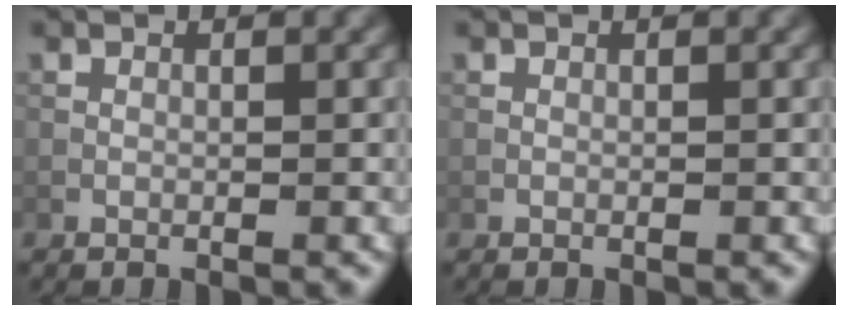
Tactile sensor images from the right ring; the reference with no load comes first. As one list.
[{"total": 0.0}]